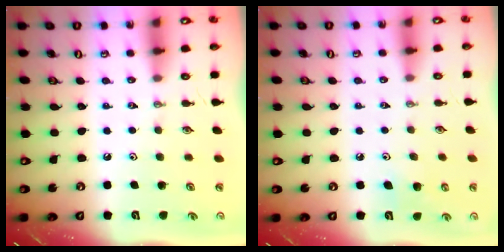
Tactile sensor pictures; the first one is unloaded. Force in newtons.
{"total": 6.8, "press": 6.6, "slide": 1.5}